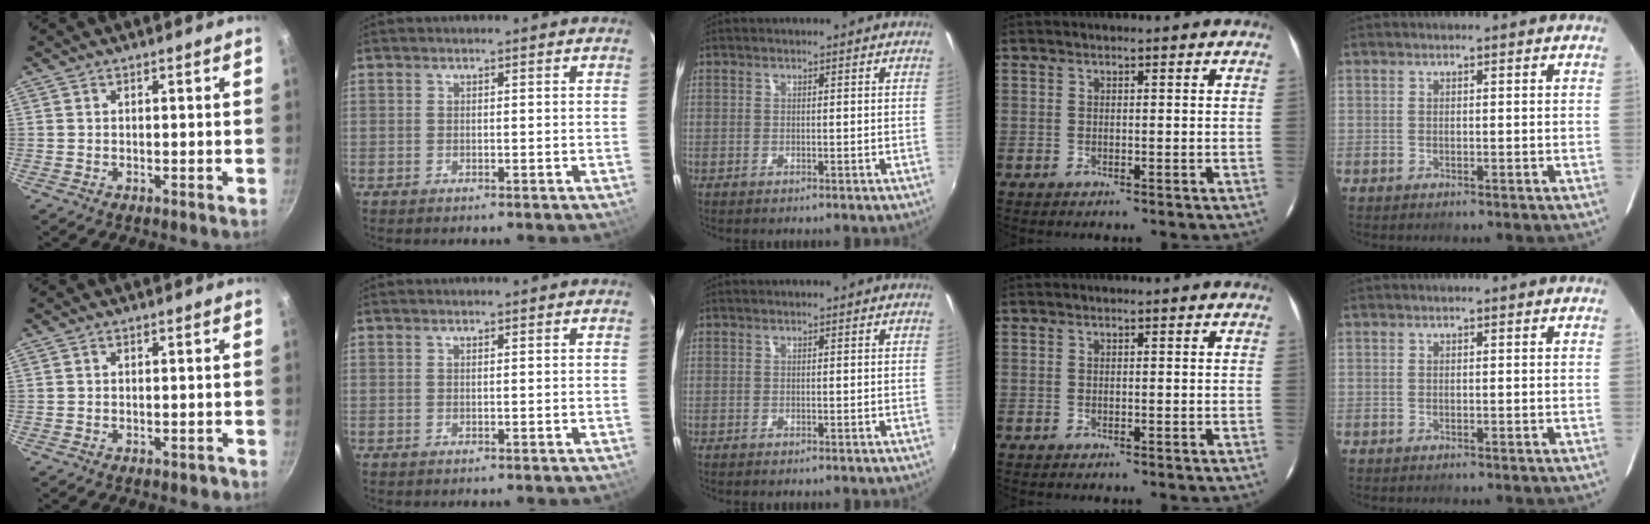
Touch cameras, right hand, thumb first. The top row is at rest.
{"thumb": {"total": 1.2, "force": [-0.8, 0.8, 0.6], "torque": [-0.004, 0.012, -0.003]}}